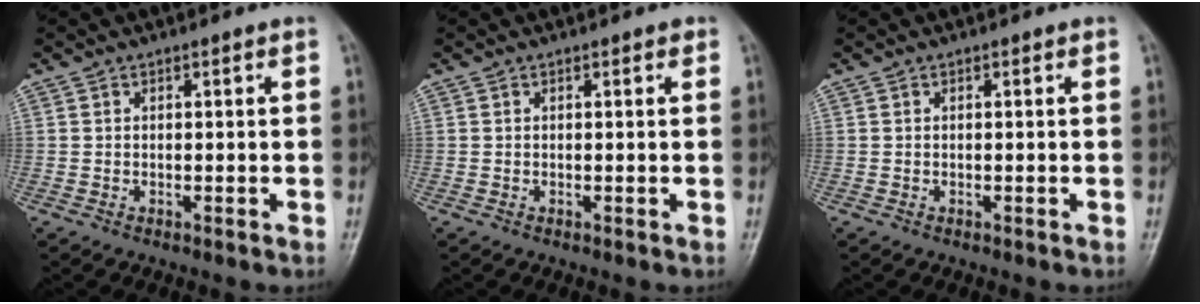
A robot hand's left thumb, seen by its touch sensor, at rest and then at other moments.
{"total": 0.6, "force": [0.3, 0.2, 0.4], "torque": [-0.008, -0.001, 0.001]}
{"total": 0.0}